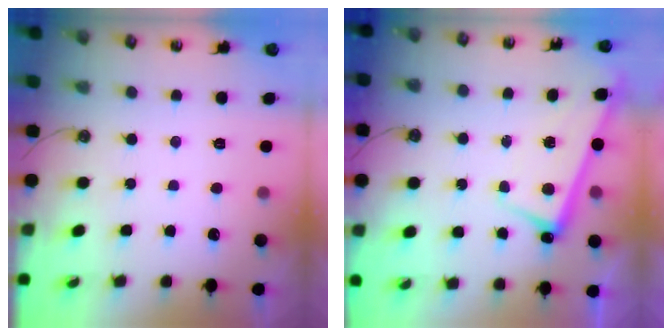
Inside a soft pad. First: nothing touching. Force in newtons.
{"total": 2.7, "press": 2.6, "slide": 0.8}